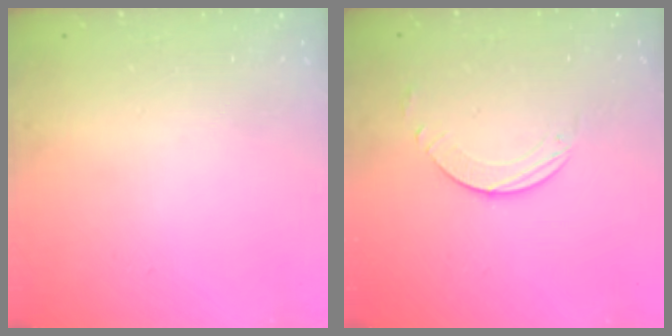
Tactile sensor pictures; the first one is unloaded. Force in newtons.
{"total": 2.8, "press": 2.8, "slide": 0.2}